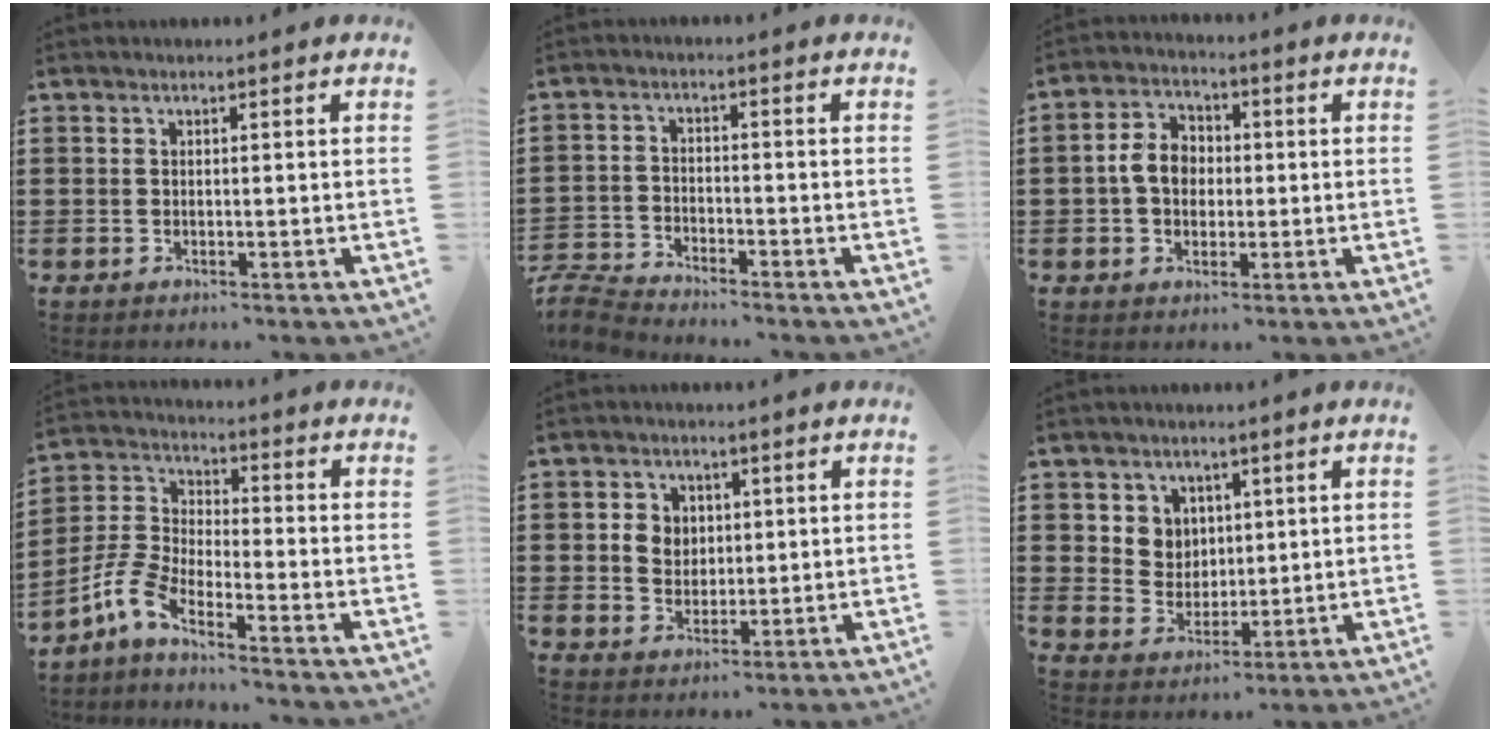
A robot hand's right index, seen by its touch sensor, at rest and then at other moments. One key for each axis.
{"total": 4.3, "fx": -4.2, "fy": 0.4, "fz": 0.5, "tx": -0.033, "ty": -0.005, "tz": -0.094}
{"total": 5.9, "fx": -0.3, "fy": 4.5, "fz": 3.8, "tx": -0.089, "ty": 0.013, "tz": -0.010}
{"total": 5.9, "fx": -4.5, "fy": 1.5, "fz": 3.4, "tx": -0.114, "ty": -0.015, "tz": -0.099}
{"total": 4.0, "fx": 0.9, "fy": 3.7, "fz": 1.3, "tx": -0.042, "ty": 0.013, "tz": 0.014}
{"total": 5.0, "fx": 2.2, "fy": 4.4, "fz": 0.4, "tx": -0.024, "ty": 0.009, "tz": 0.039}